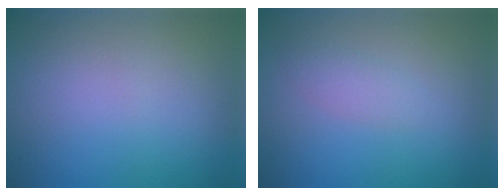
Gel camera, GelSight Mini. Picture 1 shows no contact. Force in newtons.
{"total": 1.3, "press": 1.3, "slide": 0.0}